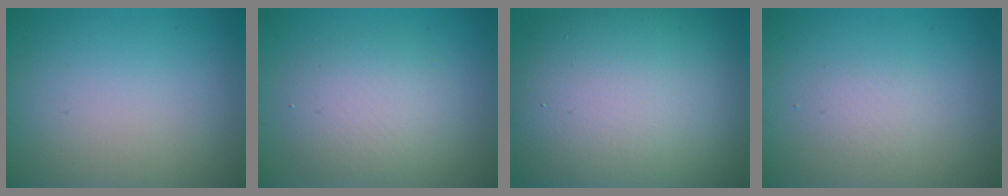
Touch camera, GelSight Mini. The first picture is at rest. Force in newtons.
{"total": 3.5, "press": 3.5, "slide": 0.2}
{"total": 15.3, "press": 15.3, "slide": 1.1}
{"total": 1.4, "press": 1.4, "slide": 0.1}